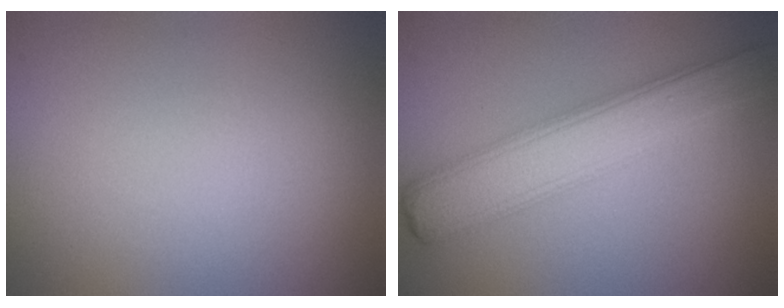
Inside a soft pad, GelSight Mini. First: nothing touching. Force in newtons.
{"total": 5.5, "press": 5.5, "slide": 0.1}